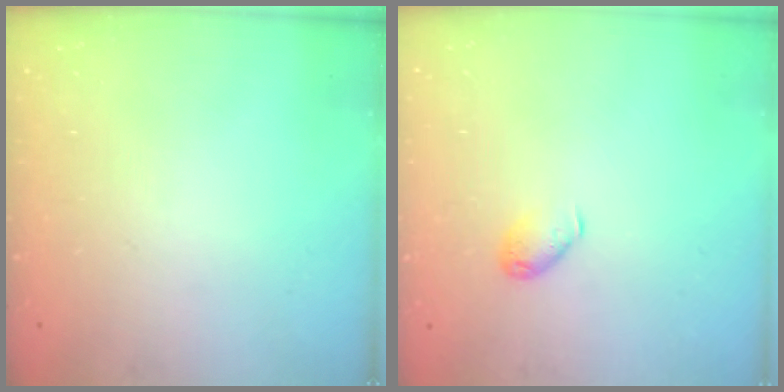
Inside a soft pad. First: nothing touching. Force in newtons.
{"total": 5.1, "press": 5.1, "slide": 0.4}